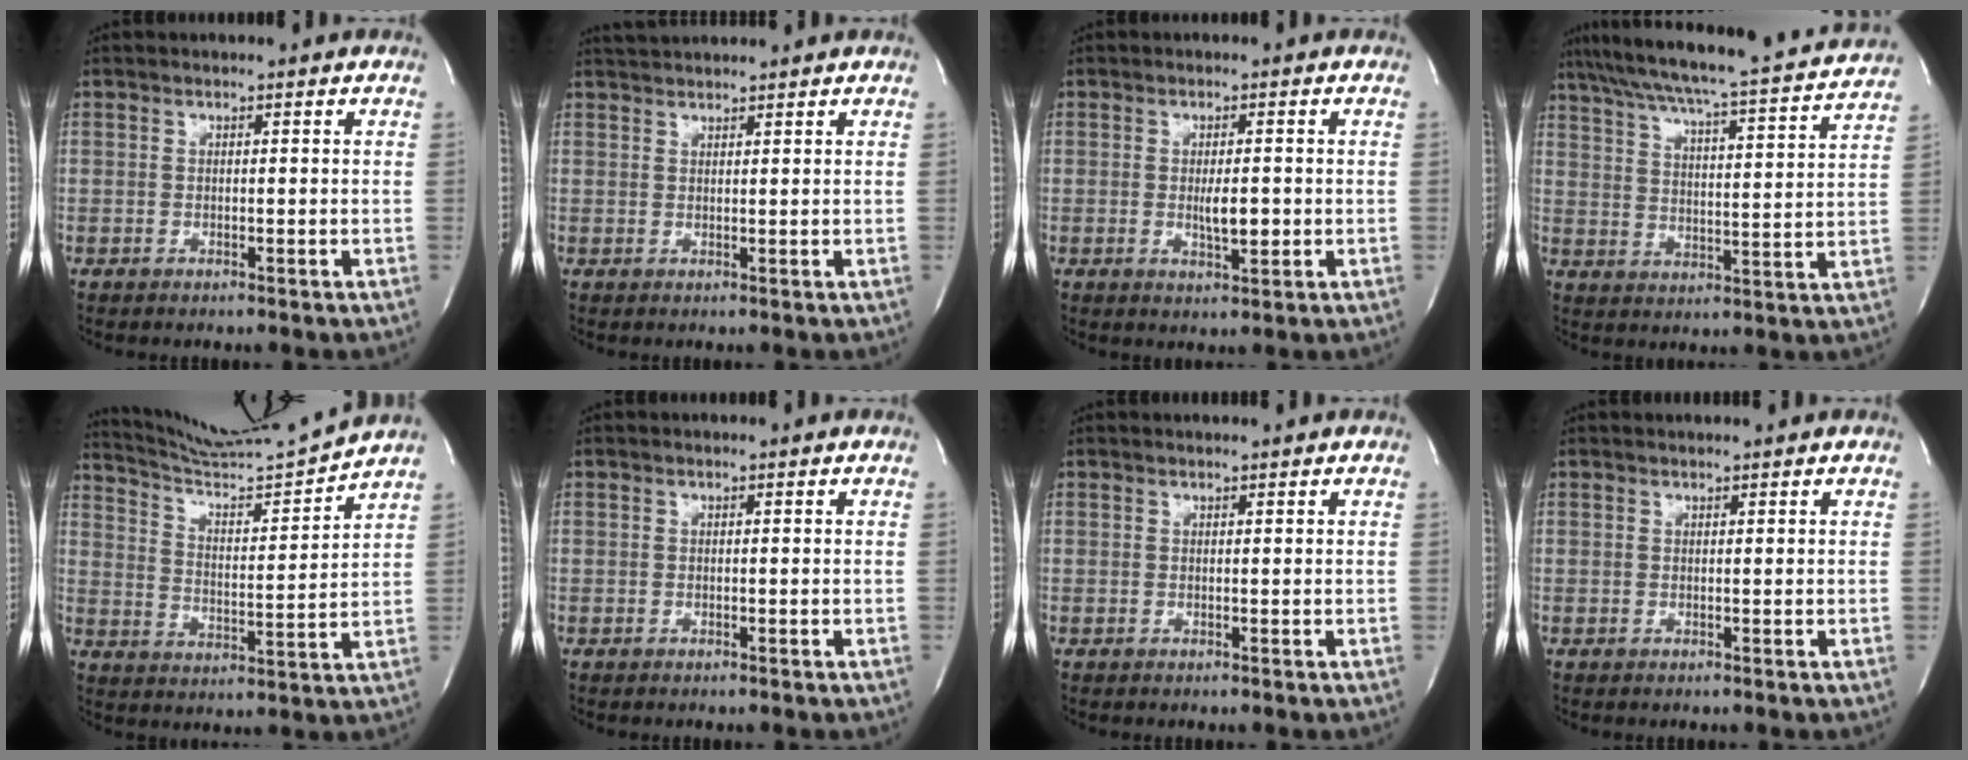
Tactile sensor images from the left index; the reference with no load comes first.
{"total": 3.6, "force": [3.6, -0.2, 0.7], "torque": [-0.012, 0.029, 0.065]}
{"total": 3.3, "force": [-0.3, 0.8, 3.1], "torque": [-0.056, -0.004, -0.003]}
{"total": 23.5, "force": [21.2, 1.3, 10.0], "torque": [-0.171, -0.016, 0.287]}
{"total": 13.3, "force": [12.9, -2.6, 2.4], "torque": [-0.049, -0.039, 0.216]}
{"total": 0.0}
{"total": 1.2, "force": [1.2, -0.2, 0.3], "torque": [-0.003, 0.009, 0.022]}
{"total": 1.5, "force": [1.4, -0.2, 0.3], "torque": [-0.004, 0.009, 0.025]}